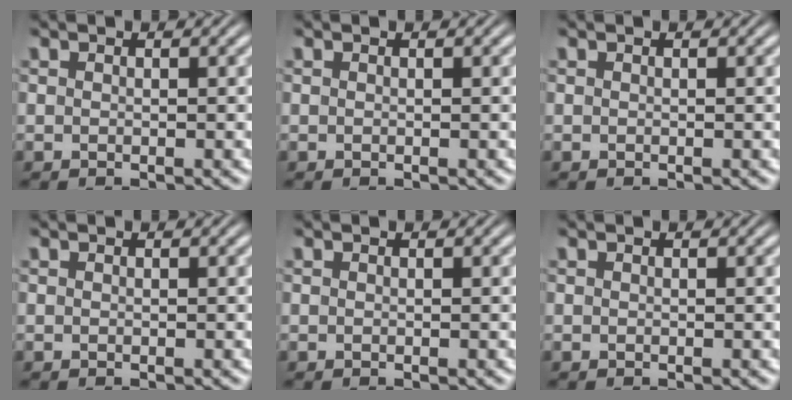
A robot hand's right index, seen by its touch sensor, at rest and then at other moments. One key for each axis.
{"total": 0.0}
{"total": 0.0}
{"total": 0.0}
{"total": 0.0}
{"total": 0.0}